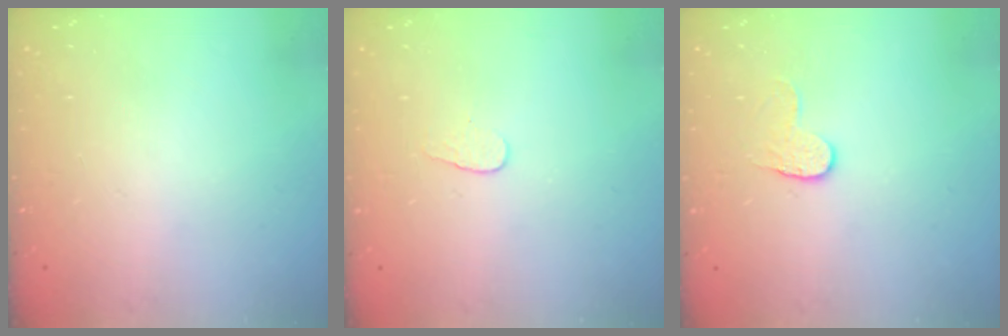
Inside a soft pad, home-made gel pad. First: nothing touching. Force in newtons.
{"total": 3.9, "press": 3.9, "slide": 0.4}
{"total": 4.5, "press": 4.5, "slide": 0.5}